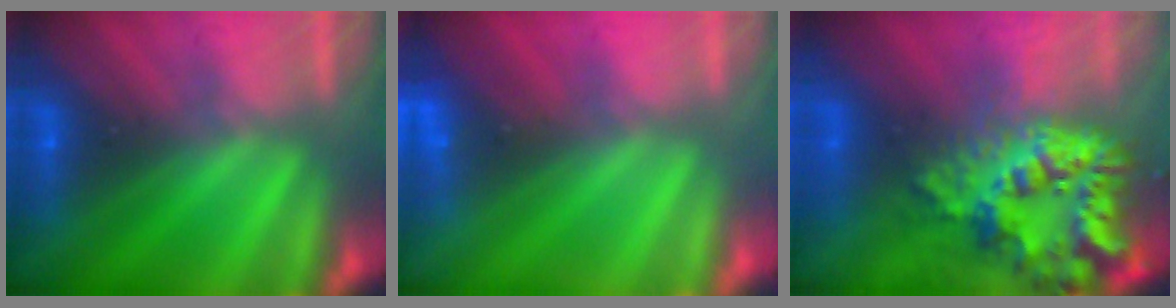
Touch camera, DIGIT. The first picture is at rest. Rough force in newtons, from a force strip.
{"total": 2.4}
{"total": 7.5}